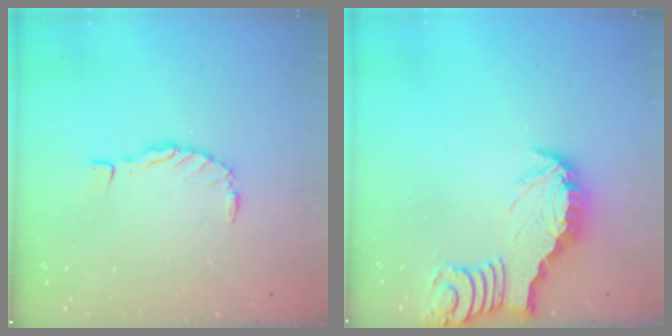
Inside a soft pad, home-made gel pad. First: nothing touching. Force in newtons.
{"total": 2.6, "press": 2.6, "slide": 0.2}